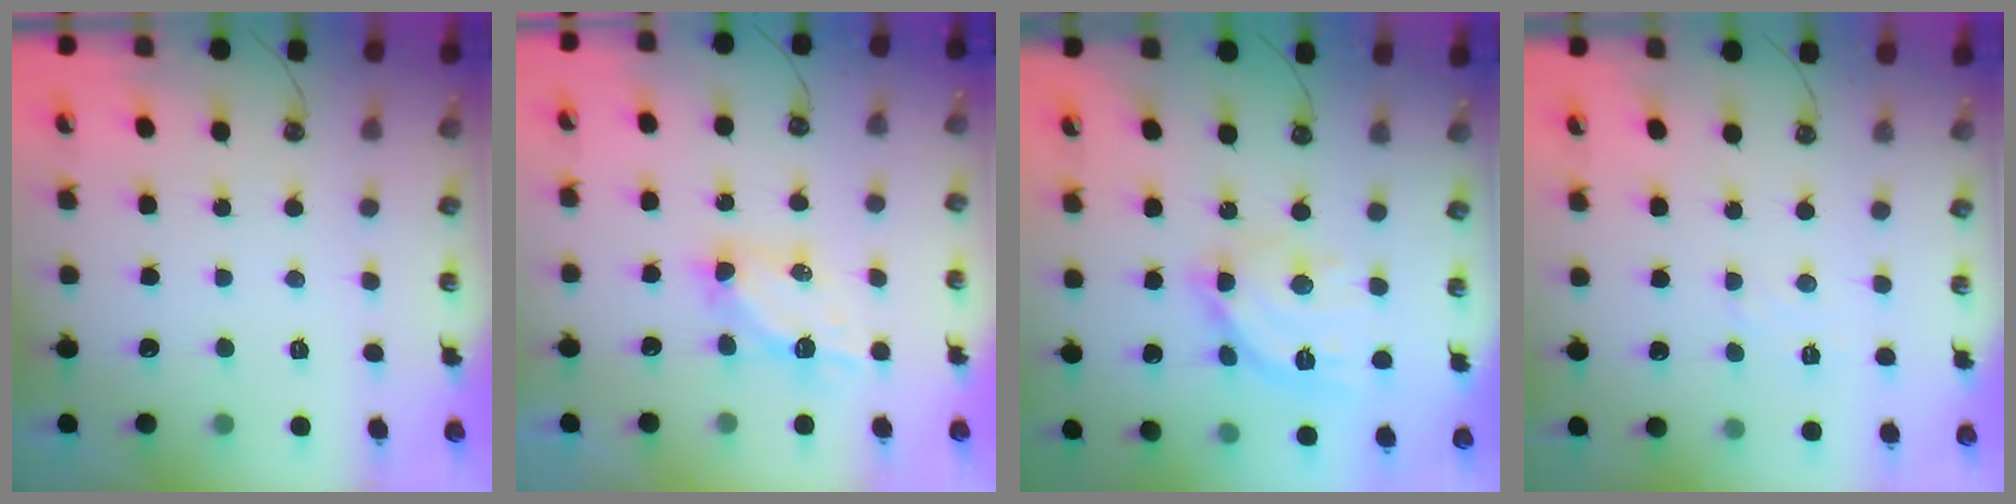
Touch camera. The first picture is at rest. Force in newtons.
{"total": 6.0, "press": 6.0, "slide": 0.3}
{"total": 14.2, "press": 14.2, "slide": 1.1}
{"total": 4.8, "press": 4.8, "slide": 0.6}